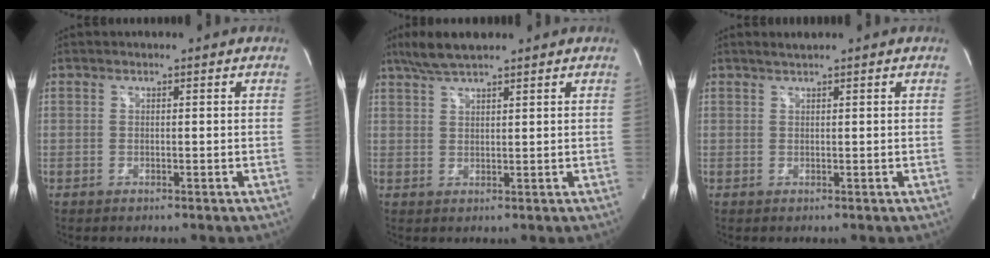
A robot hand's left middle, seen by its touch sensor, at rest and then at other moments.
{"total": 5.4, "force": [4.4, 0.7, 3.1], "torque": [-0.070, 0.018, 0.083]}
{"total": 1.0, "force": [0.9, -0.2, 0.4], "torque": [-0.013, 0.004, 0.021]}